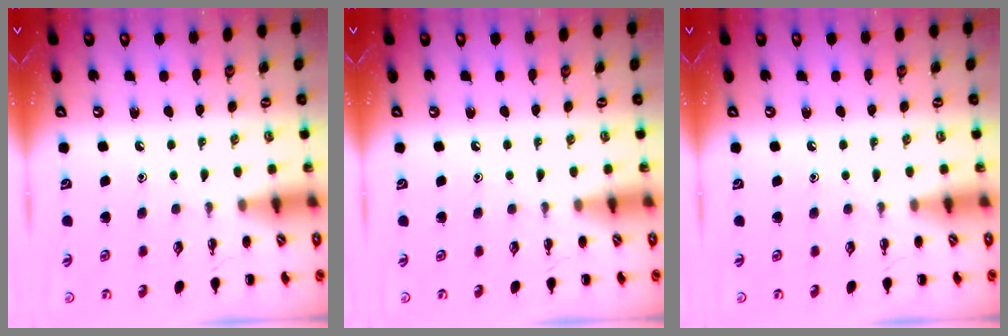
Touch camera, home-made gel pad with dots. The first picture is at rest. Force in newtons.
{"total": 0.0}
{"total": 0.0}